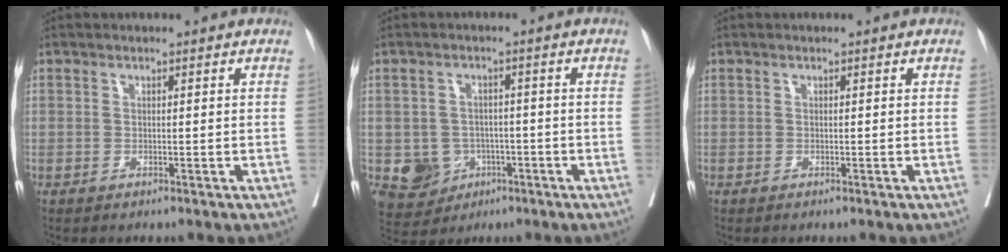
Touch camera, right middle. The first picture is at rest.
{"total": 5.9, "force": [-1.9, 5.3, 1.5], "torque": [-0.023, 0.005, -0.020]}
{"total": 0.0}